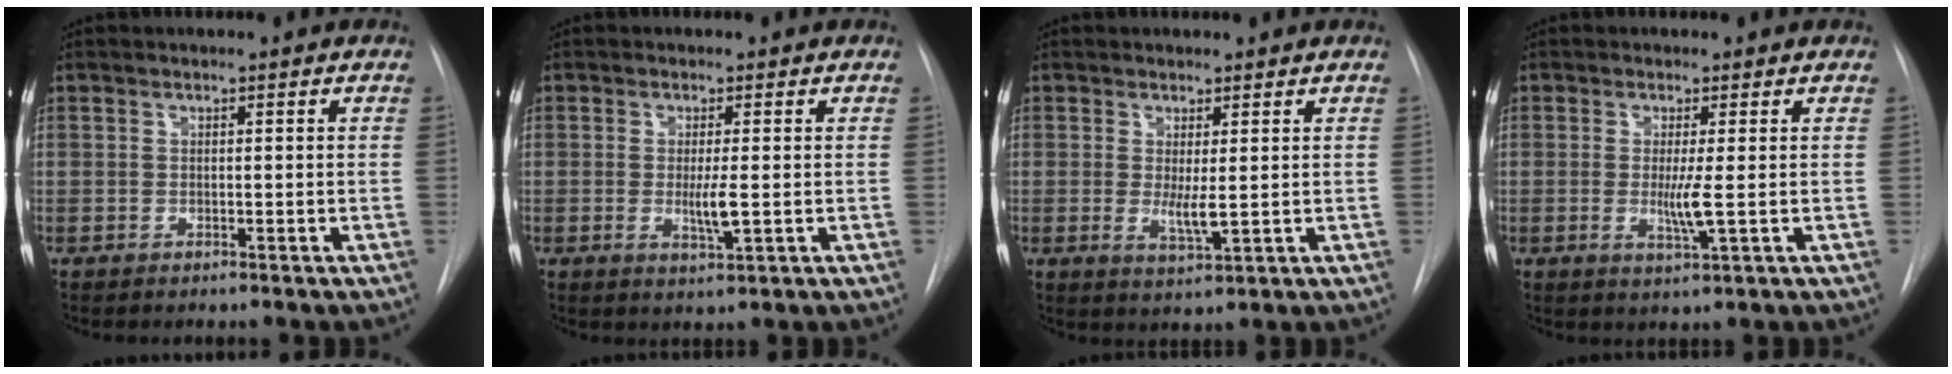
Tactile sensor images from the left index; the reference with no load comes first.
{"total": 3.3, "force": [-0.2, 0.3, 3.2], "torque": [-0.060, -0.007, -0.003]}
{"total": 3.2, "force": [0.3, 0.5, 3.1], "torque": [-0.058, -0.011, 0.012]}
{"total": 3.5, "force": [-0.1, -0.2, 3.5], "torque": [-0.073, -0.010, 0.000]}